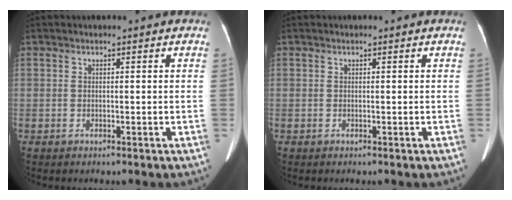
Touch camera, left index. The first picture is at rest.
{"total": 0.0}